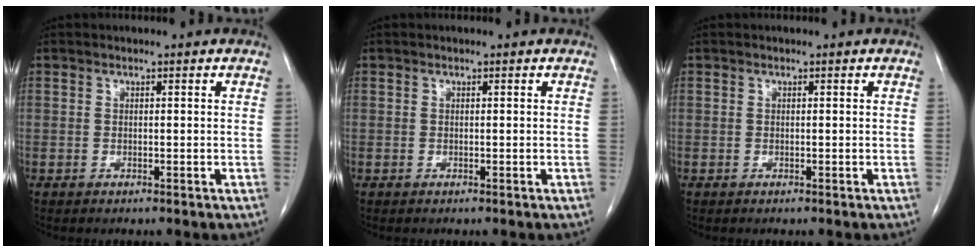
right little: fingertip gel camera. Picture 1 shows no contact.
{"total": 0.0}
{"total": 0.0}